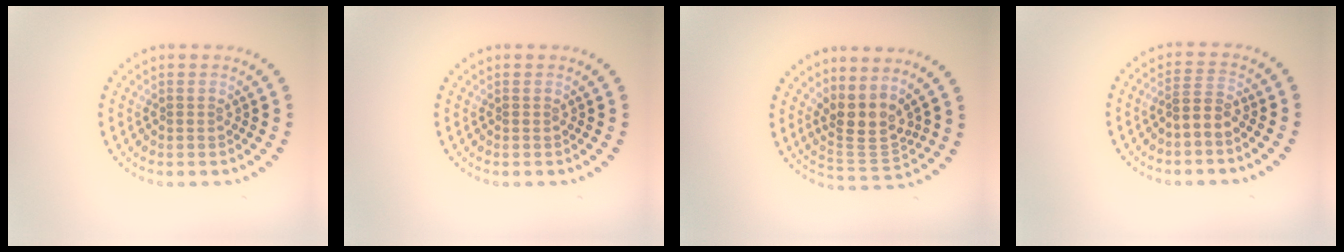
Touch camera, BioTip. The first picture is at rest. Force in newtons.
{"total": 0.0}
{"total": 3.5, "press": 2.6, "slide": 2.3}
{"total": 1.8, "press": 1.5, "slide": 1.1}